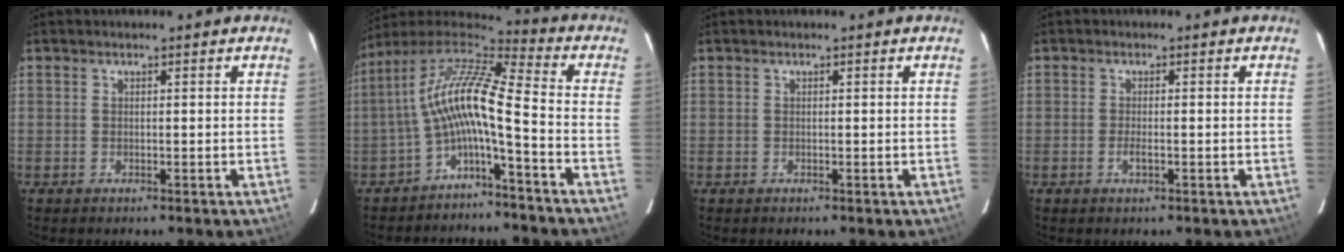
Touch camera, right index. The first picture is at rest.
{"total": 11.7, "force": [-2.8, 1.4, 11.3], "torque": [-0.216, 0.016, -0.063]}
{"total": 0.0}
{"total": 1.5, "force": [-0.7, 0.3, 1.3], "torque": [-0.027, -0.003, -0.012]}